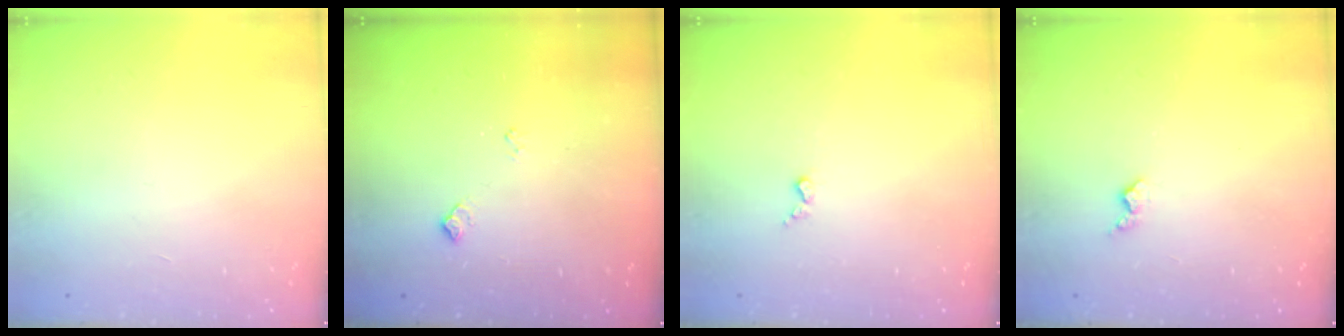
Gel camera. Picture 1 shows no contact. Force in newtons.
{"total": 6.6, "press": 6.5, "slide": 0.9}
{"total": 3.0, "press": 2.9, "slide": 0.5}
{"total": 3.0, "press": 3.0, "slide": 0.5}